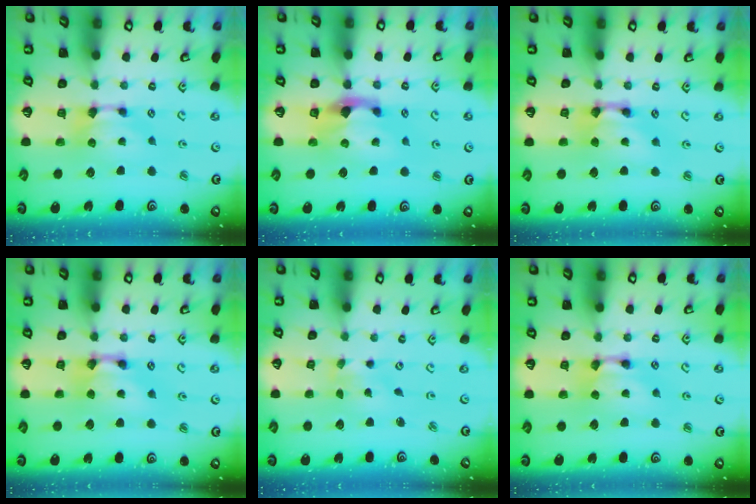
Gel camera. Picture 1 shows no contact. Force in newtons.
{"total": 3.1, "press": 2.8, "slide": 1.3}
{"total": 2.5, "press": 2.5, "slide": 0.2}
{"total": 2.6, "press": 2.6, "slide": 0.2}
{"total": 4.0, "press": 3.9, "slide": 0.7}
{"total": 2.2, "press": 2.2, "slide": 0.1}